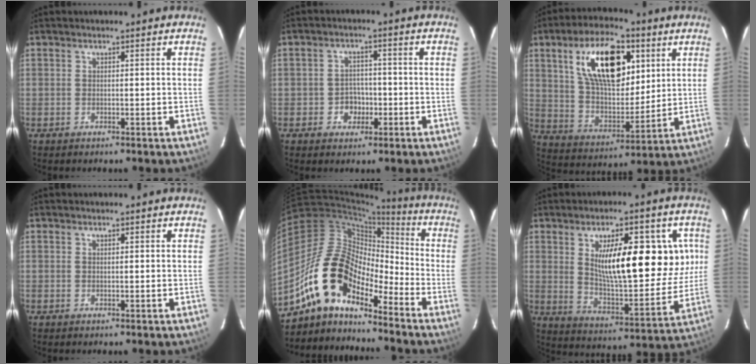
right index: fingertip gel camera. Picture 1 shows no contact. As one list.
[{"total": 3.6, "force": [-1.8, 3.1, 0.2], "torque": [-0.010, 0.012, -0.020]}, {"total": 18.7, "force": [7.6, 9.3, 14.2], "torque": [-0.247, 0.013, 0.142]}, {"total": 0.9, "force": [0.0, -0.6, -0.6], "torque": [0.012, 0.001, 0.001]}, {"total": 14.4, "force": [-11.4, 5.5, 6.8], "torque": [-0.109, 0.008, -0.227]}, {"total": 18.3, "force": [5.5, 6.6, 16.2], "torque": [-0.245, -0.003, 0.094]}]